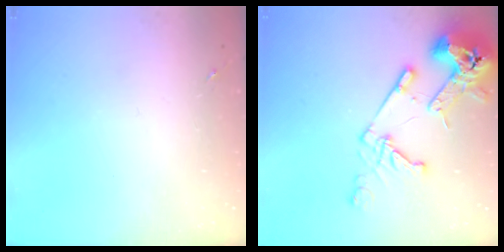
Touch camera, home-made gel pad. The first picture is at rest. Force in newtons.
{"total": 18.8, "press": 18.6, "slide": 2.5}